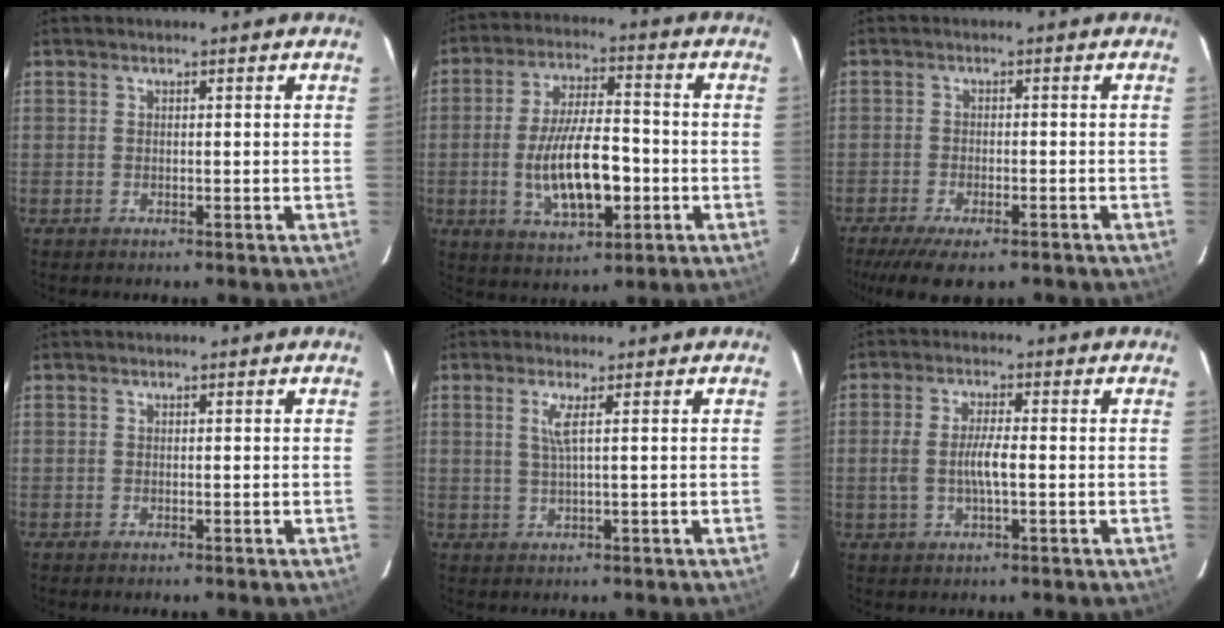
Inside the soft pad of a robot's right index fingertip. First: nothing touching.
{"total": 14.0, "force": [-3.1, 5.3, 12.6], "torque": [-0.243, -0.007, -0.044]}
{"total": 10.4, "force": [-7.9, 3.3, 5.9], "torque": [-0.135, -0.032, -0.128]}
{"total": 0.0}
{"total": 2.6, "force": [0.8, -0.6, 2.3], "torque": [-0.045, -0.003, 0.017]}
{"total": 5.3, "force": [-0.7, 1.3, 5.1], "torque": [-0.100, 0.001, -0.011]}